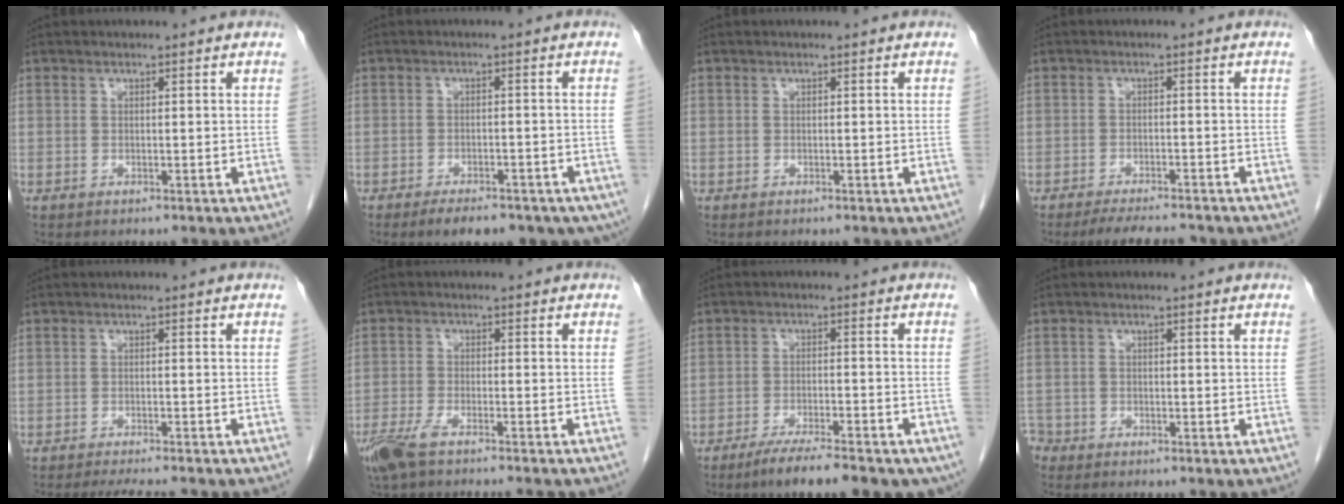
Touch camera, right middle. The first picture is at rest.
{"total": 11.5, "force": [-8.1, 5.0, 6.4], "torque": [-0.074, -0.003, -0.099]}
{"total": 0.0}
{"total": 6.4, "force": [-5.8, 0.9, 2.7], "torque": [-0.037, -0.013, -0.089]}
{"total": 6.6, "force": [-5.9, 0.6, 3.0], "torque": [-0.037, -0.012, -0.085]}
{"total": 9.7, "force": [-8.0, 1.1, 5.4], "torque": [-0.093, -0.015, -0.132]}
{"total": 12.3, "force": [-9.4, 2.3, 7.6], "torque": [-0.096, -0.011, -0.137]}
{"total": 2.6, "force": [-2.2, 1.3, 0.0], "torque": [0.001, 0.002, -0.044]}